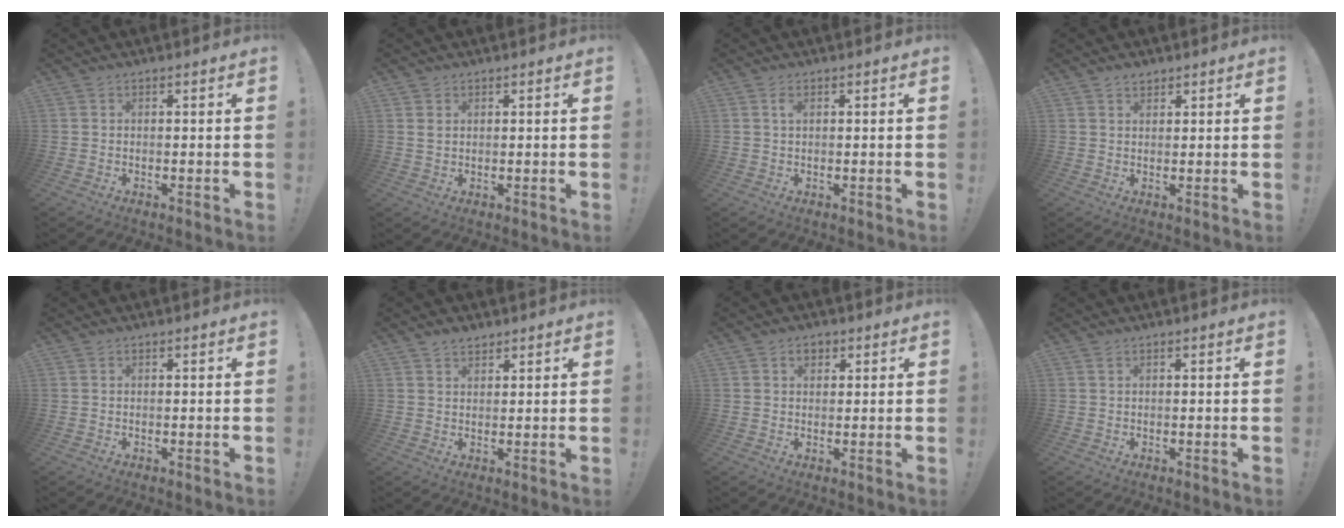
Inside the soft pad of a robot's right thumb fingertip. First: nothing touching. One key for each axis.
{"total": 1.6, "fx": 0.9, "fy": 1.1, "fz": 0.7, "tx": -0.005, "ty": -0.001, "tz": 0.015}
{"total": 1.4, "fx": 0.5, "fy": 0.6, "fz": 1.1, "tx": -0.011, "ty": -0.004, "tz": 0.005}
{"total": 2.0, "fx": 1.6, "fy": 1.1, "fz": 0.4, "tx": 0.003, "ty": -0.010, "tz": 0.028}
{"total": 0.0}
{"total": 2.9, "fx": 2.4, "fy": 1.4, "fz": 0.6, "tx": -0.004, "ty": -0.015, "tz": 0.044}
{"total": 2.9, "fx": 1.1, "fy": 2.1, "fz": 1.6, "tx": -0.018, "ty": 0.001, "tz": 0.017}
{"total": 0.6, "fx": 0.3, "fy": 0.1, "fz": 0.4, "tx": -0.007, "ty": -0.001, "tz": 0.005}